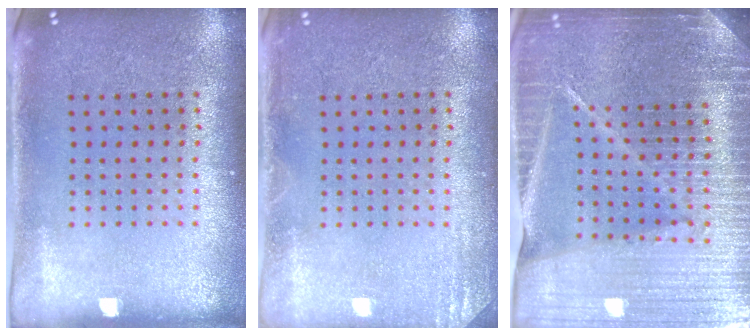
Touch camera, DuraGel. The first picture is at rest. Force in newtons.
{"total": 1.6, "press": 1.6, "slide": 0.3}
{"total": 5.8, "press": 5.0, "slide": 2.8}